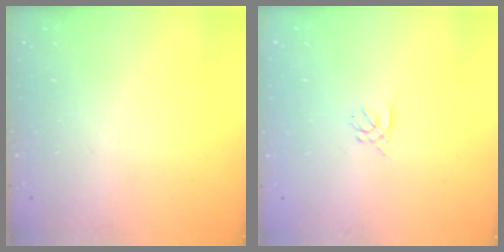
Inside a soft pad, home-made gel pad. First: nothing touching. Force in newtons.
{"total": 1.0, "press": 0.9, "slide": 0.4}